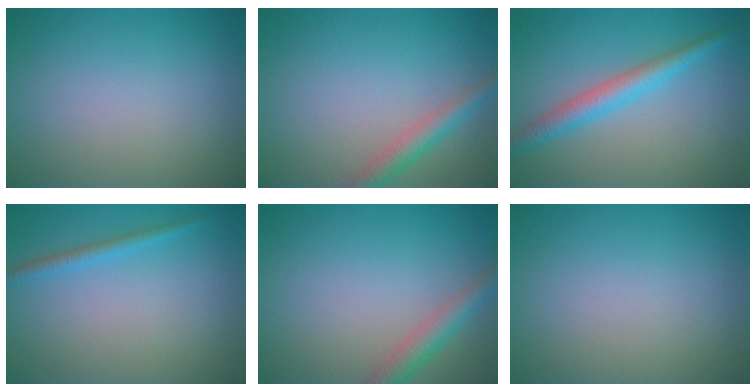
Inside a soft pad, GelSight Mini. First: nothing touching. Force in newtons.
{"total": 2.7, "press": 2.7, "slide": 0.1}
{"total": 3.2, "press": 3.2, "slide": 0.2}
{"total": 1.5, "press": 1.5, "slide": 0.1}
{"total": 2.6, "press": 2.6, "slide": 0.1}
{"total": 0.0}